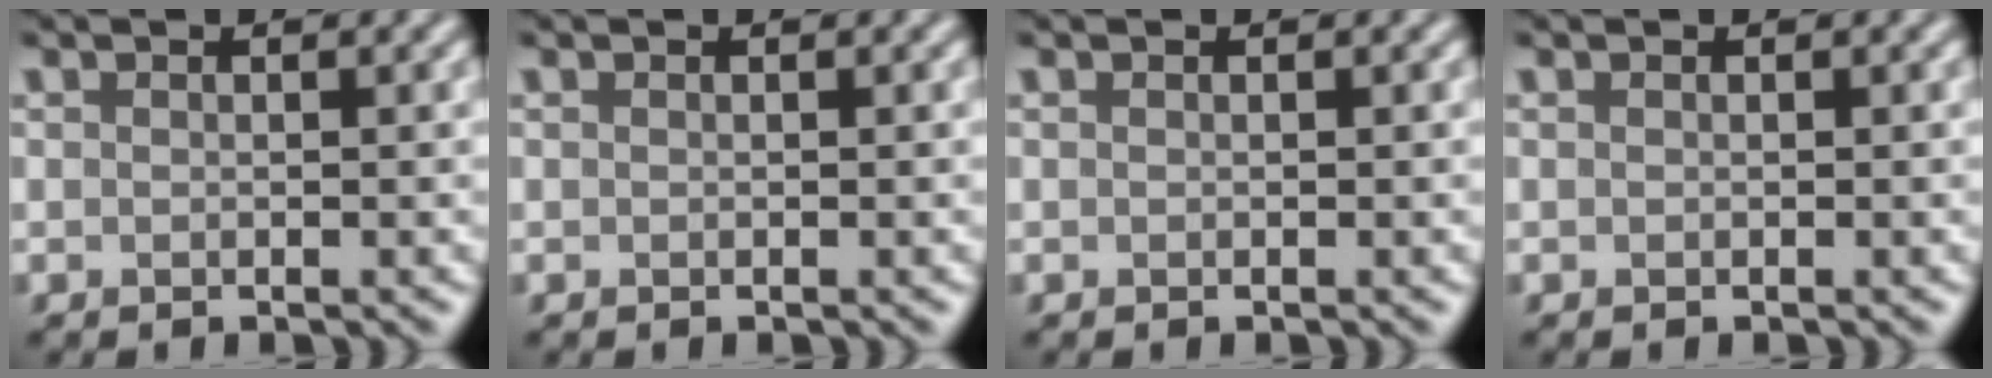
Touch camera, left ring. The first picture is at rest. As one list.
[{"total": 0.0}, {"total": 0.0}, {"total": 0.0}]